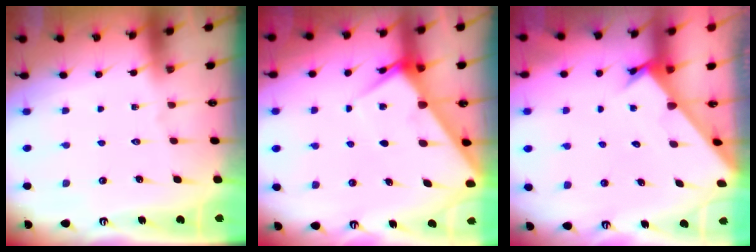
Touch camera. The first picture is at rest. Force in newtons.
{"total": 5.5, "press": 5.5, "slide": 0.5}
{"total": 2.4, "press": 2.4, "slide": 0.0}